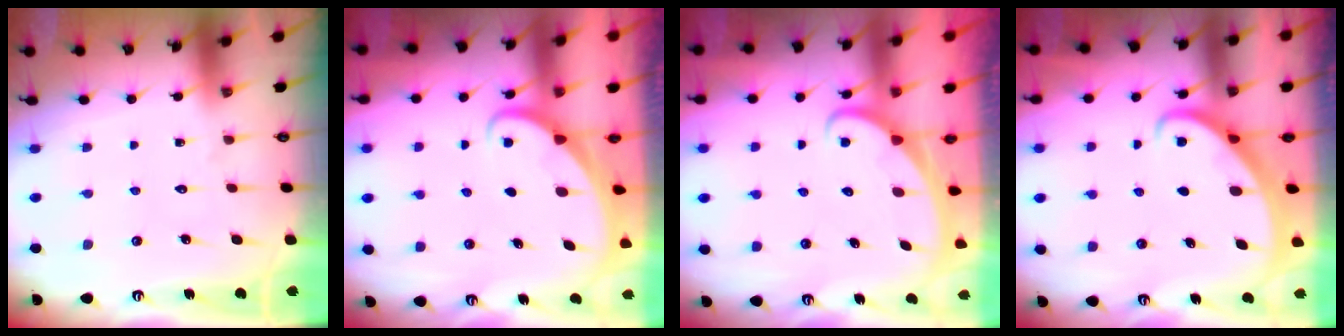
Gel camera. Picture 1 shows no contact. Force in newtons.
{"total": 1.9, "press": 1.9, "slide": 0.1}
{"total": 2.1, "press": 2.1, "slide": 0.1}
{"total": 2.3, "press": 2.3, "slide": 0.2}